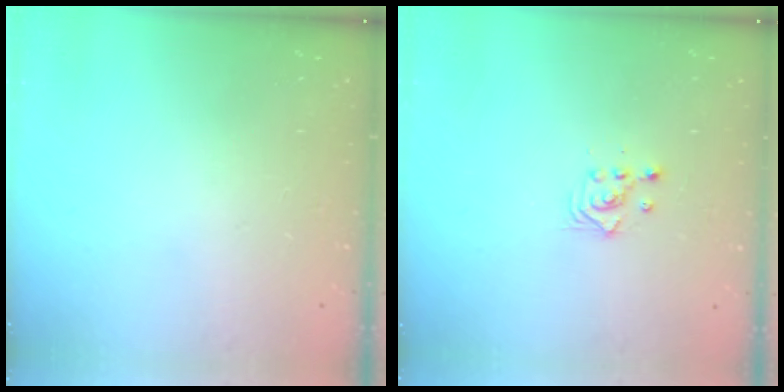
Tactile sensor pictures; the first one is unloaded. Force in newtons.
{"total": 2.3, "press": 2.3, "slide": 0.3}